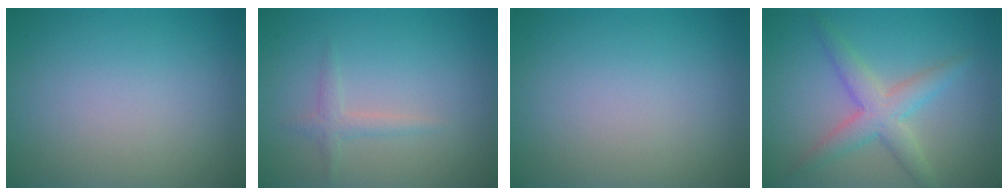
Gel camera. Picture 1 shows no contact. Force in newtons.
{"total": 1.3, "press": 1.3, "slide": 0.1}
{"total": 0.0}
{"total": 3.8, "press": 3.8, "slide": 0.1}